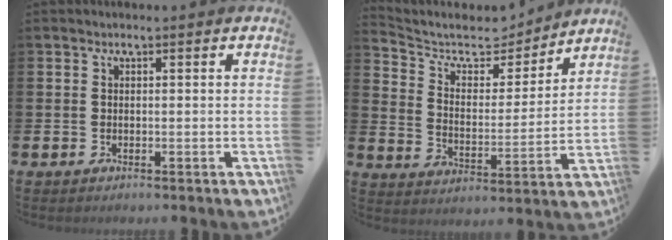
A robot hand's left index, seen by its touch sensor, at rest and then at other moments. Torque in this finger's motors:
{"motor_torque": [1.06, -1.07, 0.39, 0.02]}